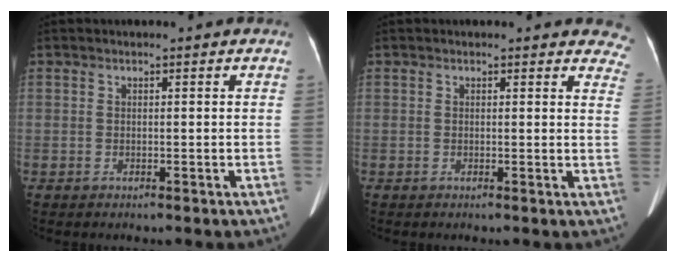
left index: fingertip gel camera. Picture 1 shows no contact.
{"total": 6.3, "force": [5.9, 2.1, 1.1], "torque": [0.027, -0.015, 0.025]}